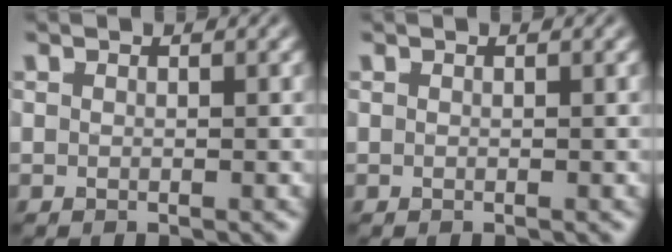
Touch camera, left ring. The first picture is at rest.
{"total": 0.0}